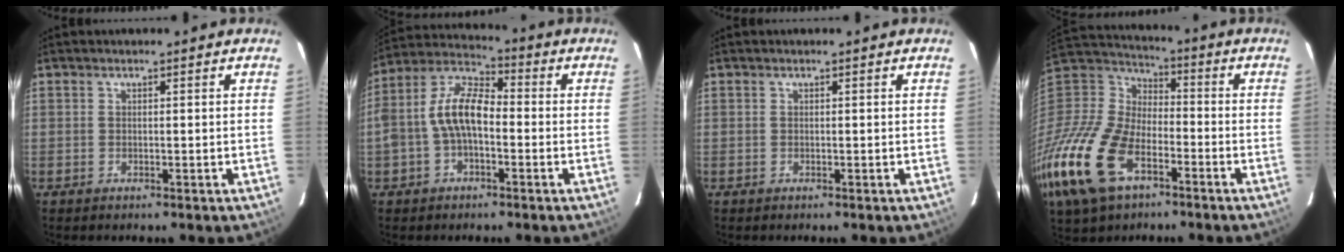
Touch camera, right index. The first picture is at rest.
{"total": 10.1, "force": [-1.8, 5.4, 8.3], "torque": [-0.176, 0.024, -0.037]}
{"total": 0.0}
{"total": 23.9, "force": [-11.4, 14.2, 15.5], "torque": [-0.381, -0.022, -0.216]}